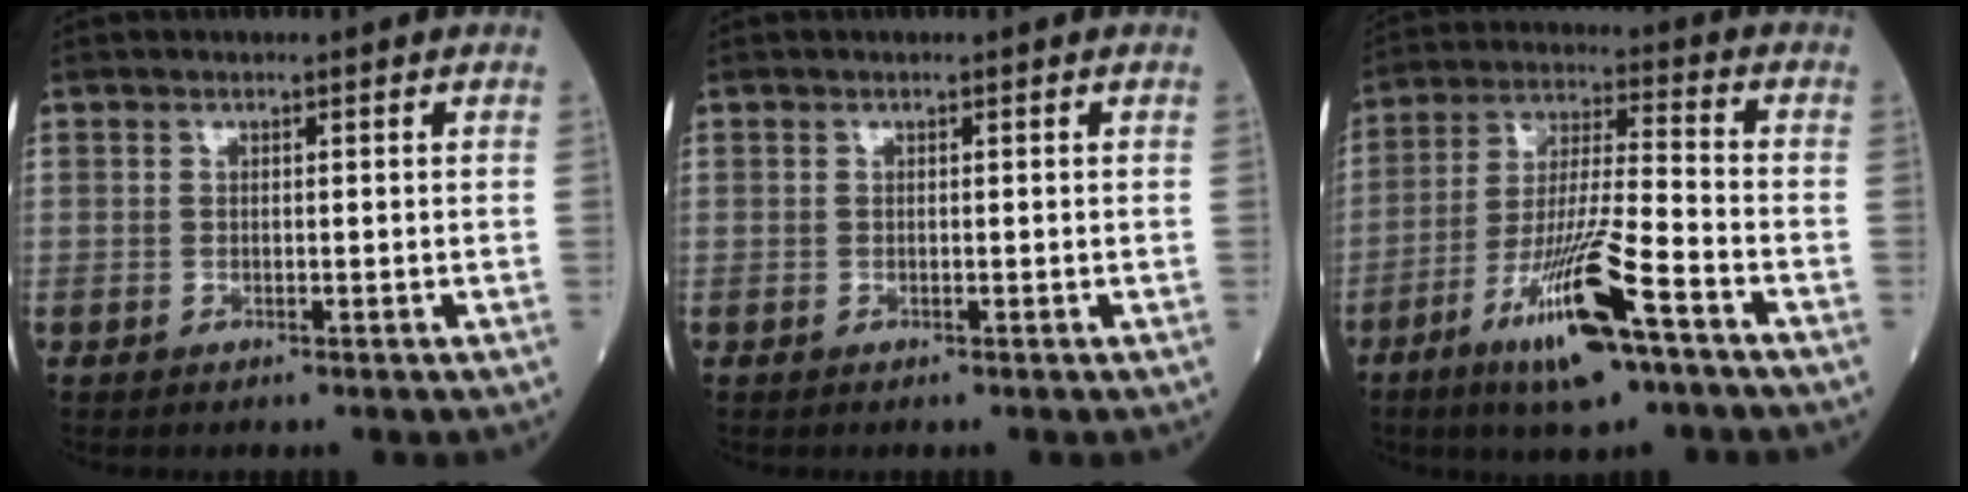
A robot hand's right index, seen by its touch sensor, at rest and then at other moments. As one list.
[{"total": 0.0}, {"total": 14.3, "force": [-7.8, 1.4, 11.9], "torque": [-0.230, -0.021, -0.138]}]